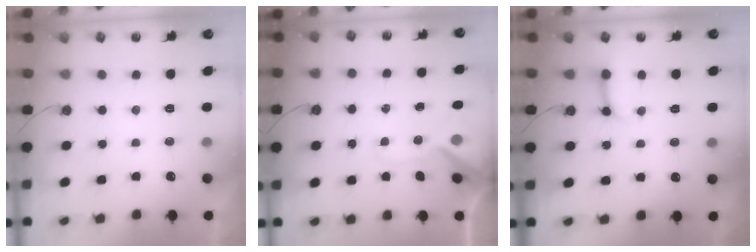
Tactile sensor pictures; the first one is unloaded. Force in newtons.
{"total": 11.8, "press": 11.7, "slide": 1.8}
{"total": 7.4, "press": 7.3, "slide": 0.9}